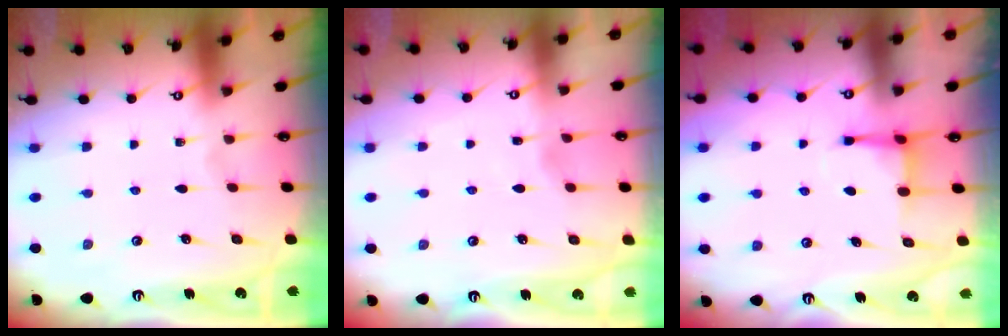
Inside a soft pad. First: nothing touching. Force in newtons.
{"total": 2.9, "press": 2.9, "slide": 0.4}
{"total": 3.8, "press": 3.7, "slide": 0.5}